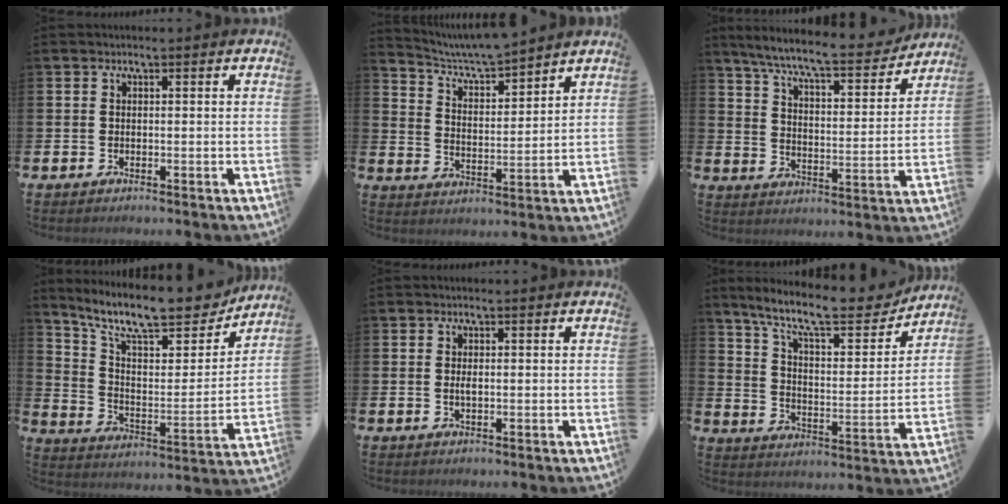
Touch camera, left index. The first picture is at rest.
{"total": 6.3, "force": [6.1, 0.4, 1.5], "torque": [-0.059, -0.040, 0.106]}
{"total": 8.6, "force": [7.8, 1.0, 3.5], "torque": [-0.098, -0.053, 0.130]}
{"total": 12.3, "force": [10.6, 3.1, 5.4], "torque": [-0.138, -0.072, 0.182]}
{"total": 0.9, "force": [0.0, 0.3, 0.8], "torque": [-0.015, 0.001, 0.000]}
{"total": 12.1, "force": [10.3, 2.7, 5.6], "torque": [-0.131, -0.067, 0.175]}